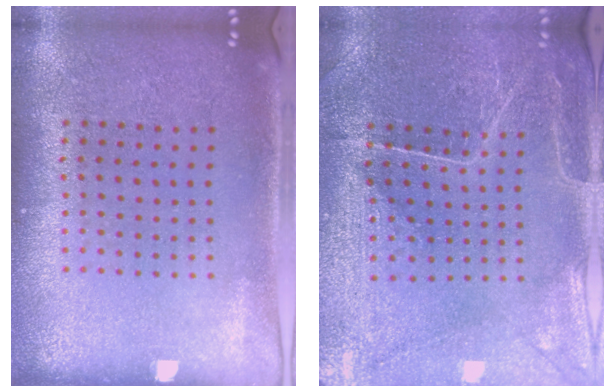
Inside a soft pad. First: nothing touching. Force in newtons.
{"total": 1.3, "press": 1.3, "slide": 0.3}